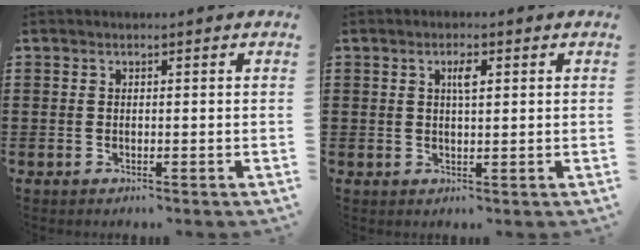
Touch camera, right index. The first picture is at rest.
{"total": 2.5, "force": [0.8, 0.7, 2.3], "torque": [-0.039, 0.003, 0.009]}